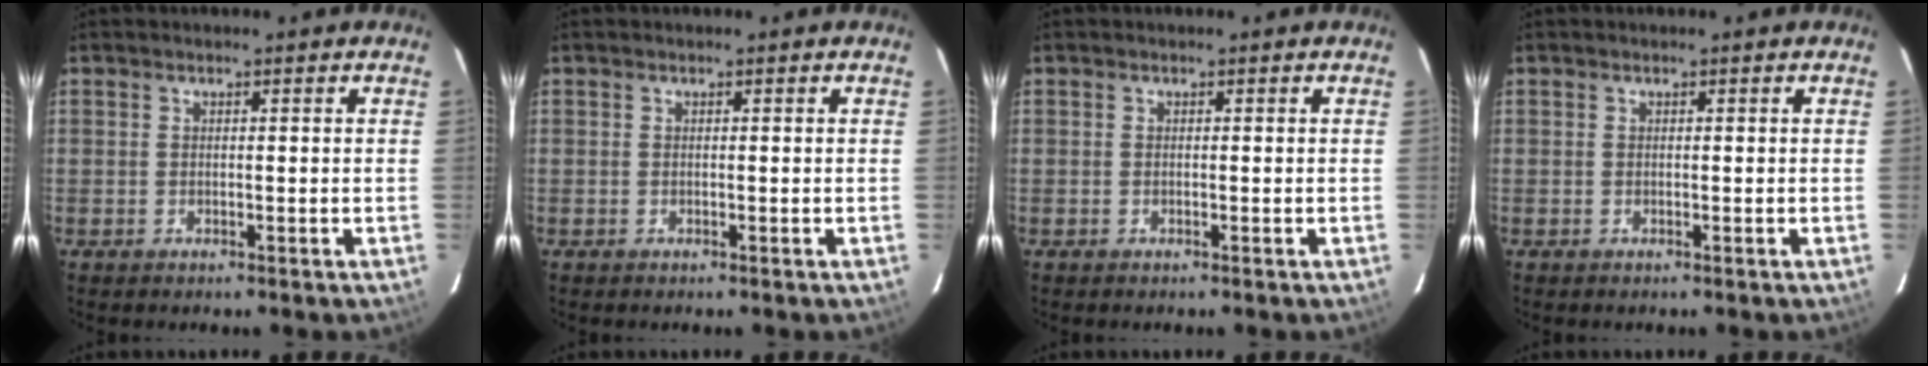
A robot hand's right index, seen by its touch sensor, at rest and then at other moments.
{"total": 0.0}
{"total": 0.0}
{"total": 0.0}